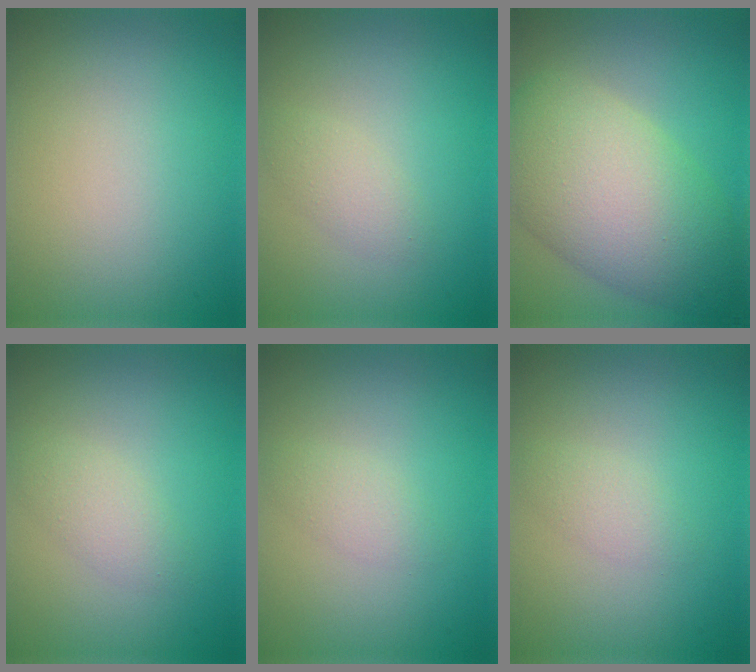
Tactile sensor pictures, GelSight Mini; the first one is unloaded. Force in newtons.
{"total": 1.6, "press": 1.6, "slide": 0.1}
{"total": 10.5, "press": 10.5, "slide": 0.7}
{"total": 1.9, "press": 1.9, "slide": 0.1}
{"total": 1.4, "press": 1.4, "slide": 0.0}
{"total": 1.4, "press": 1.4, "slide": 0.0}